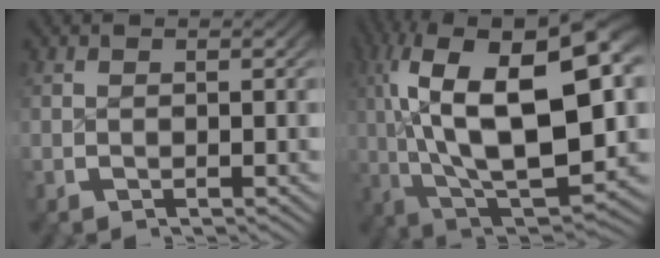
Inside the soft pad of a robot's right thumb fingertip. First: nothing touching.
{"total": 18.1, "force": [0.9, 10.3, 14.8], "torque": [-0.274, -0.055, 0.035]}